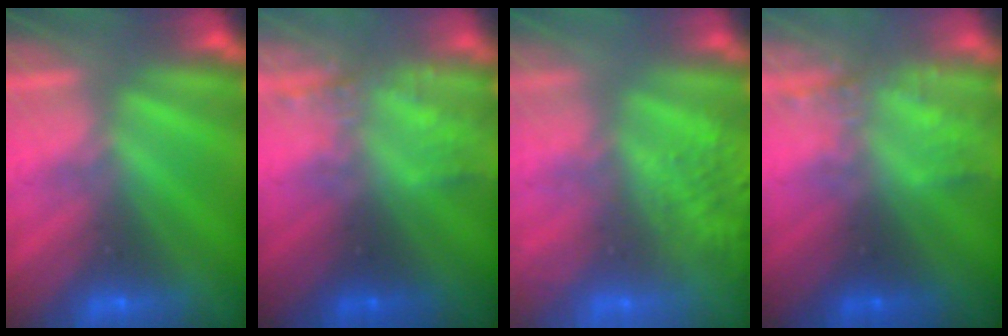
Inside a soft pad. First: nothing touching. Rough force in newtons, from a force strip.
{"total": 2.3}
{"total": 6.7}
{"total": 2.3}